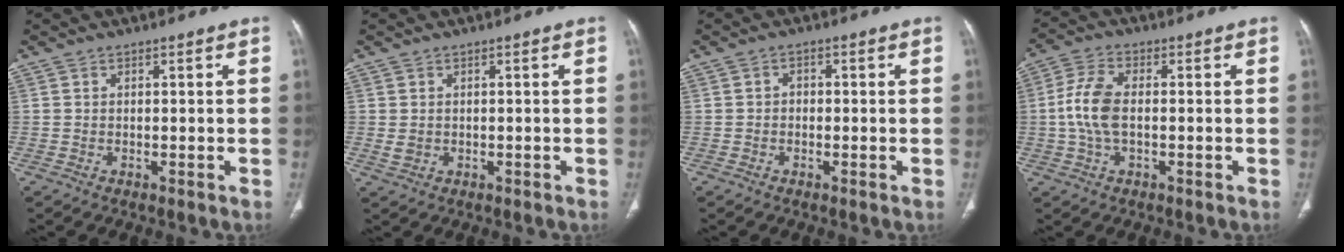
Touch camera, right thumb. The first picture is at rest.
{"total": 1.6, "force": [0.0, 1.4, 0.8], "torque": [-0.015, -0.001, 0.007]}
{"total": 1.5, "force": [-0.3, 1.3, 0.8], "torque": [0.002, 0.008, -0.011]}
{"total": 8.0, "force": [-0.5, 4.3, 6.7], "torque": [-0.146, 0.016, -0.014]}